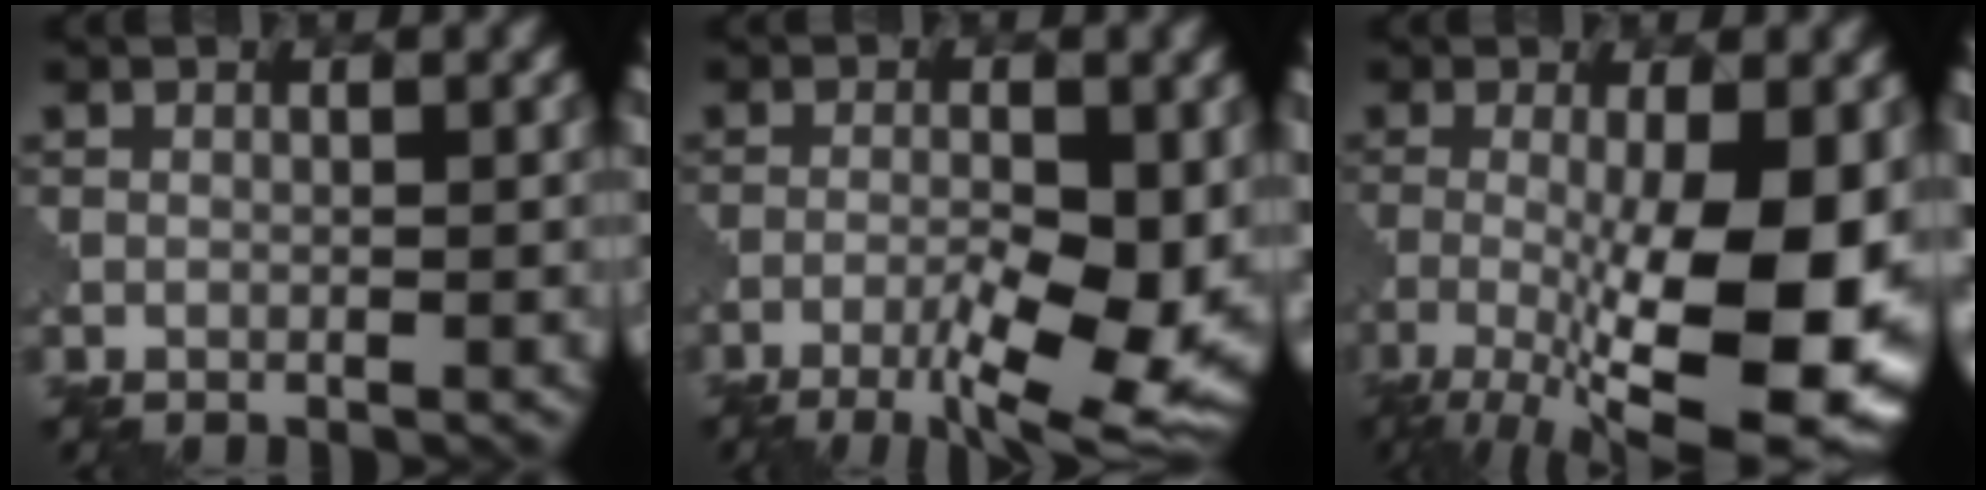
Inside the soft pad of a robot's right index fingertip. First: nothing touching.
{"total": 8.9, "force": [-3.5, 2.6, 7.8], "torque": [-0.130, -0.011, -0.051]}
{"total": 13.6, "force": [-3.4, 4.1, 12.5], "torque": [-0.193, -0.017, -0.046]}